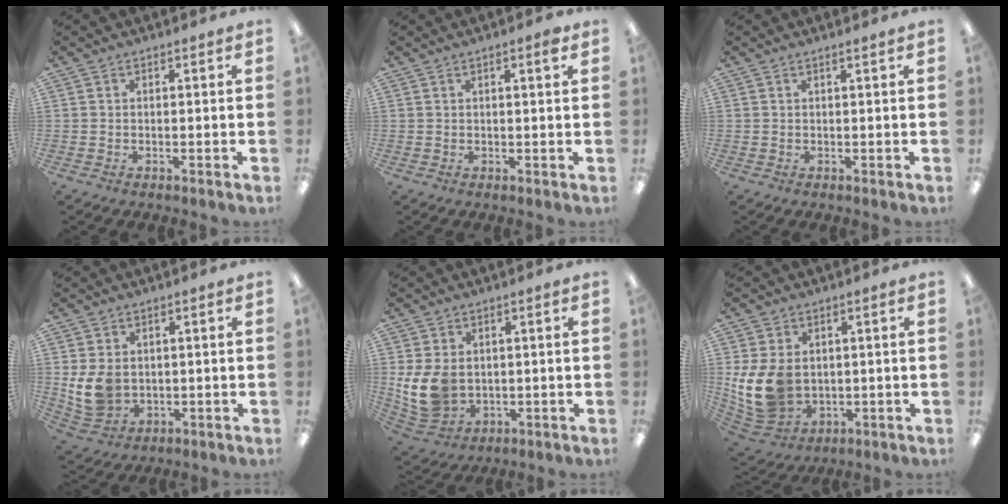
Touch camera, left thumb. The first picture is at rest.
{"total": 1.7, "force": [1.0, 0.2, 1.3], "torque": [-0.022, -0.001, 0.015]}
{"total": 0.7, "force": [0.5, -0.1, 0.5], "torque": [-0.008, -0.001, 0.009]}
{"total": 7.7, "force": [0.7, 6.3, 4.3], "torque": [-0.108, 0.001, 0.016]}
{"total": 10.2, "force": [0.2, 8.0, 6.2], "torque": [-0.151, 0.004, 0.009]}
{"total": 13.0, "force": [0.5, 10.1, 8.2], "torque": [-0.207, -0.007, 0.013]}